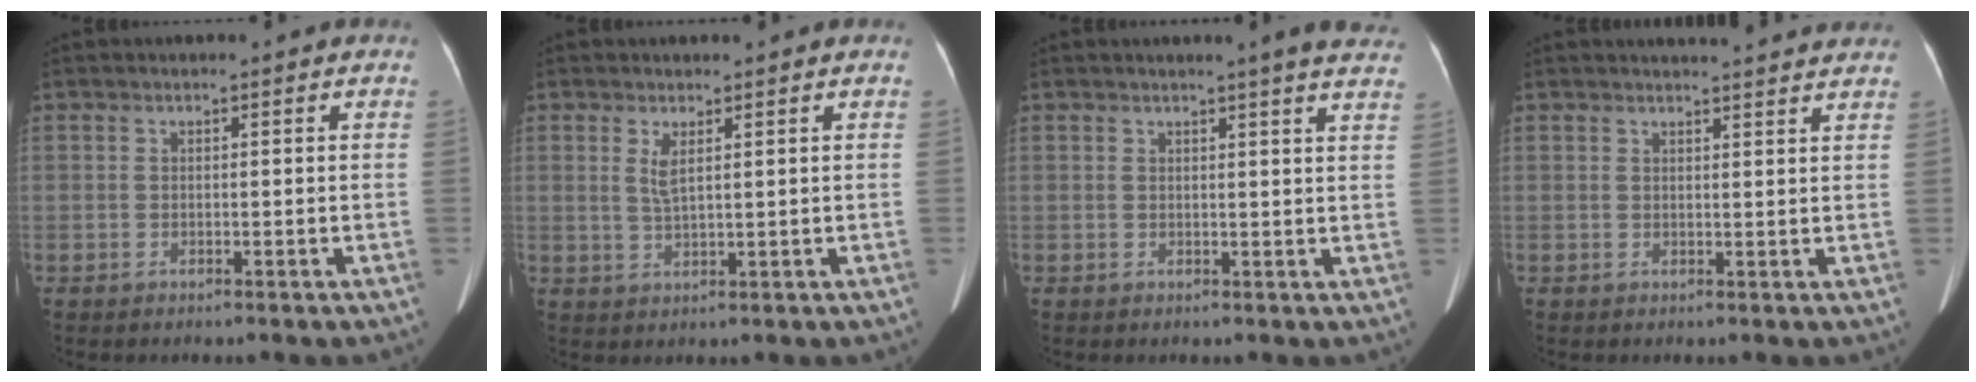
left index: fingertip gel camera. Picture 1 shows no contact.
{"total": 2.5, "force": [1.1, 0.2, 2.2], "torque": [-0.055, -0.007, 0.026]}
{"total": 8.2, "force": [7.3, 0.0, 3.8], "torque": [-0.036, -0.009, 0.058]}
{"total": 7.9, "force": [7.5, 0.5, 2.2], "torque": [-0.022, 0.012, 0.076]}